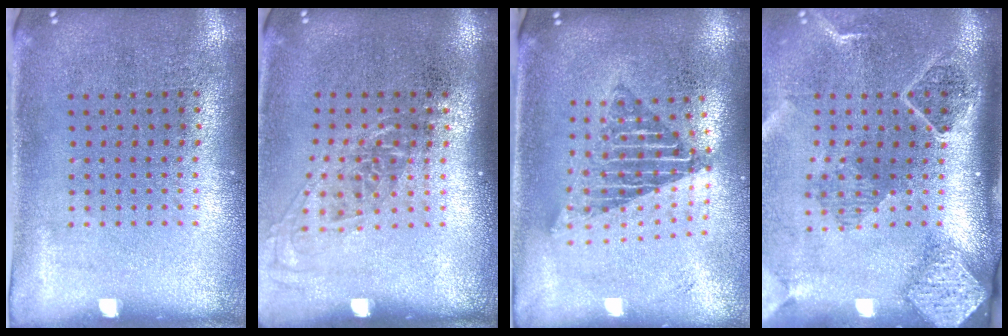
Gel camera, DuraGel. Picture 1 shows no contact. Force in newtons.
{"total": 1.3, "press": 1.0, "slide": 0.8}
{"total": 1.7, "press": 1.3, "slide": 1.0}
{"total": 2.7, "press": 2.0, "slide": 1.9}